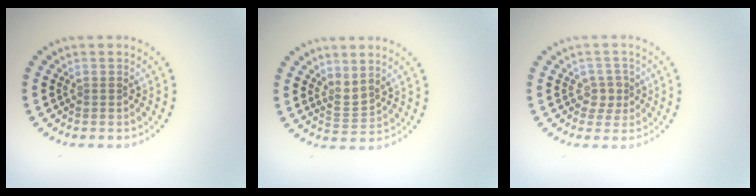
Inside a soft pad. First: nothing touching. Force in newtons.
{"total": 1.6, "press": 1.2, "slide": 1.0}
{"total": 1.8, "press": 1.5, "slide": 0.9}